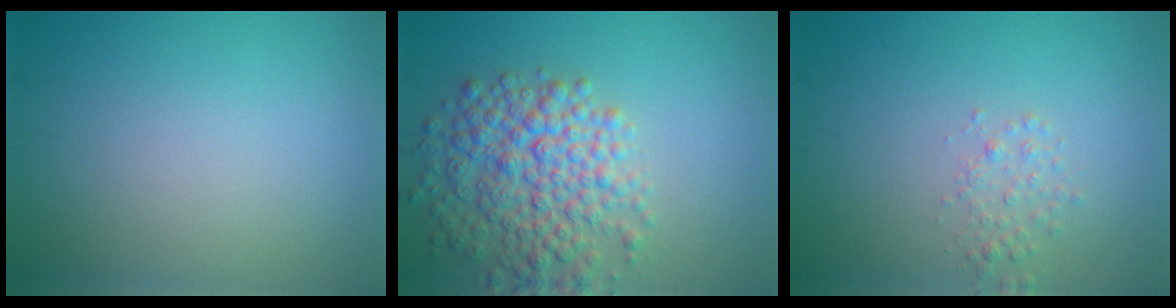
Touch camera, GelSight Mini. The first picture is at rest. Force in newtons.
{"total": 6.8, "press": 6.8, "slide": 0.3}
{"total": 1.4, "press": 1.4, "slide": 0.1}